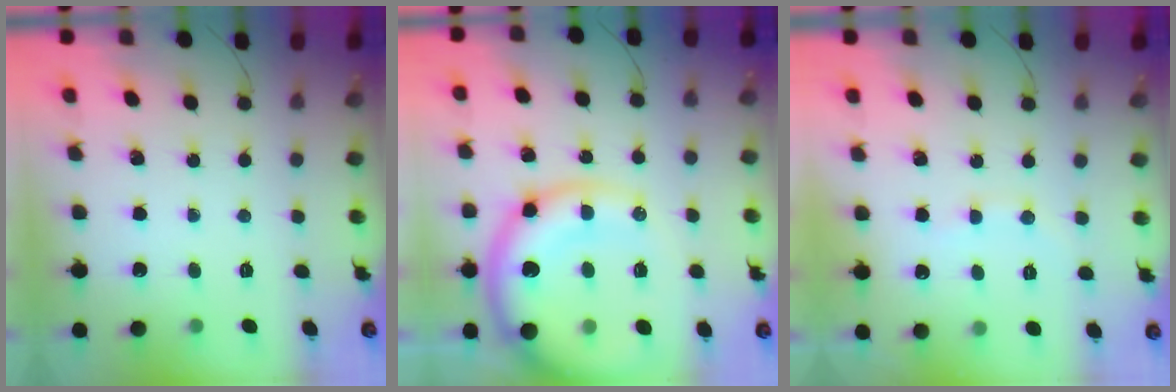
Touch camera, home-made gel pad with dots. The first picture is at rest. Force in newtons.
{"total": 19.2, "press": 18.7, "slide": 4.1}
{"total": 6.7, "press": 6.6, "slide": 1.1}